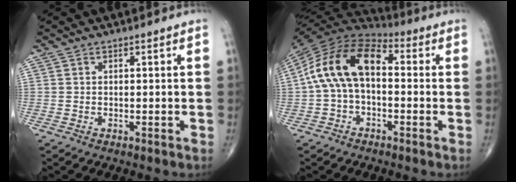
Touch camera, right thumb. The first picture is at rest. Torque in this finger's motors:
{"motor_torque": [2.07, 2.07, 0.87, -0.68, 0.17]}